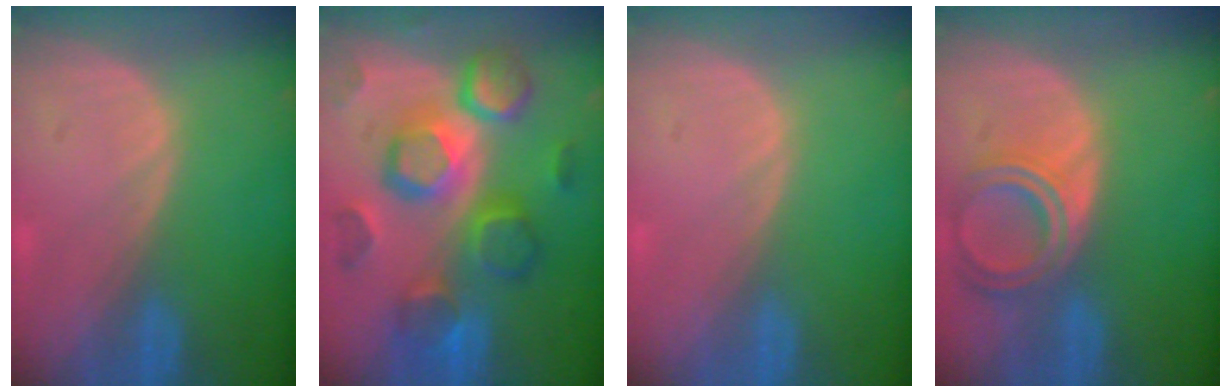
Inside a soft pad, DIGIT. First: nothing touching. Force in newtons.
{"total": 12.3, "press": 12.3, "slide": 1.0}
{"total": 0.0}
{"total": 6.6, "press": 6.0, "slide": 2.8}